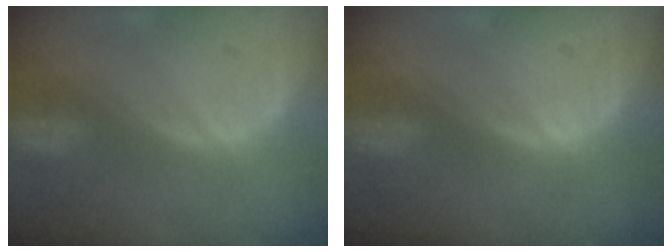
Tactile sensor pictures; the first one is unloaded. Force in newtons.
{"total": 0.0}